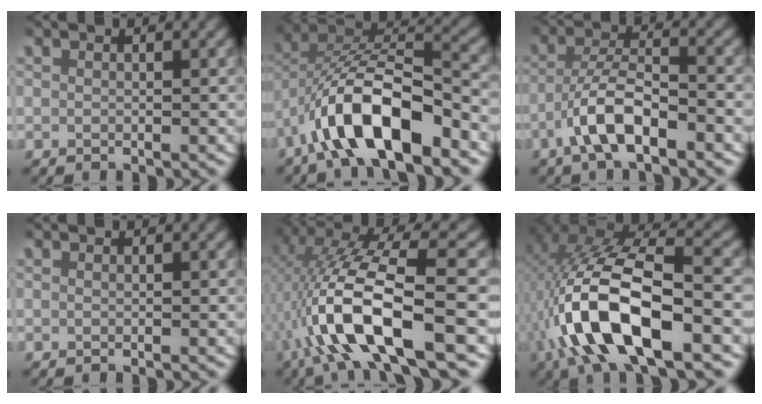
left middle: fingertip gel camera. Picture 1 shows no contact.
{"total": 8.5, "force": [-2.7, 4.8, 6.6], "torque": [-0.125, -0.005, -0.045]}
{"total": 4.3, "force": [-2.4, 1.3, 3.4], "torque": [-0.067, 0.004, -0.048]}
{"total": 0.0}
{"total": 10.7, "force": [-1.3, 4.0, 9.8], "torque": [-0.195, -0.005, -0.016]}
{"total": 11.5, "force": [-1.0, 5.1, 10.2], "torque": [-0.211, -0.007, -0.013]}